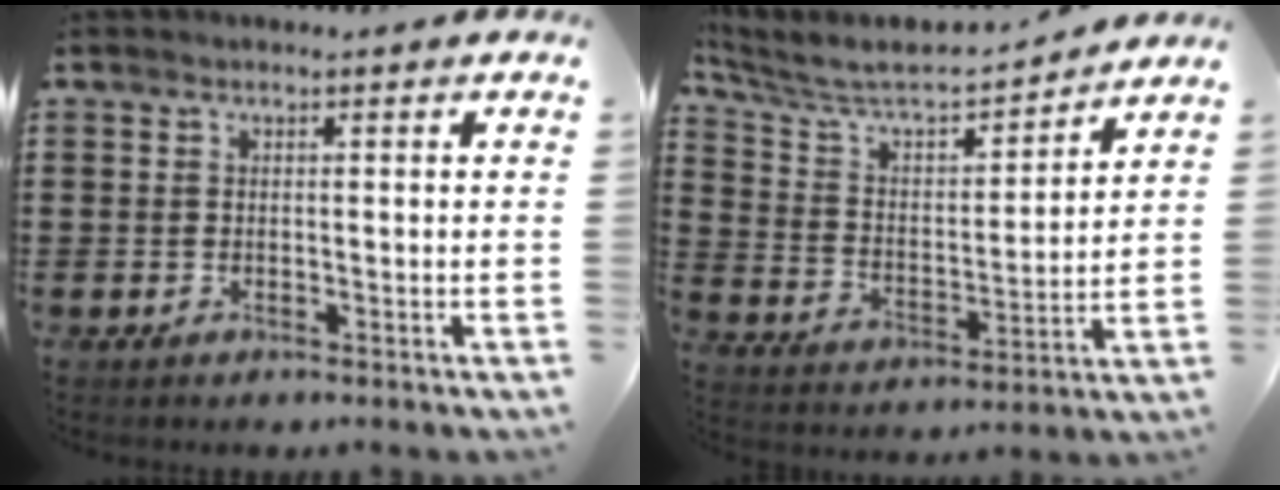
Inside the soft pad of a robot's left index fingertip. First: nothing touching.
{"total": 6.0, "force": [5.4, 1.3, 2.3], "torque": [-0.072, -0.039, 0.085]}